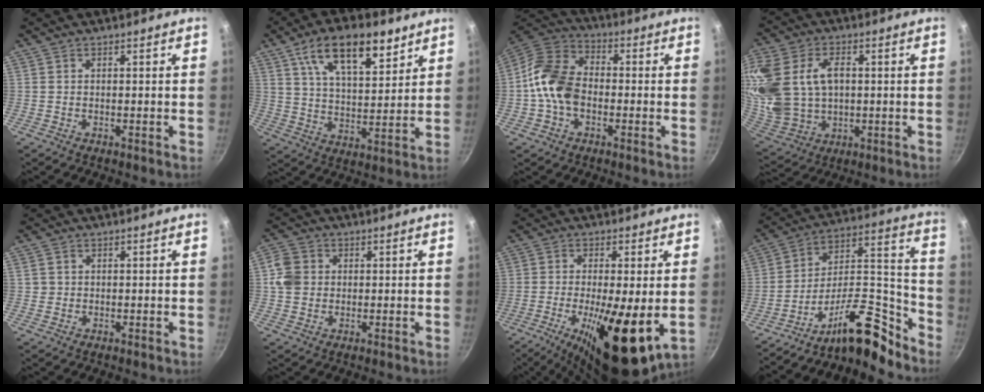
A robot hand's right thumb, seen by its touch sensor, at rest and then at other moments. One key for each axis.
{"total": 16.0, "fx": 9.1, "fy": 7.0, "fz": 11.1, "tx": -0.151, "ty": -0.036, "tz": 0.152}
{"total": 12.0, "fx": -2.0, "fy": 8.5, "fz": 8.2, "tx": -0.131, "ty": 0.034, "tz": -0.058}
{"total": 21.5, "fx": 4.0, "fy": 15.3, "fz": 14.5, "tx": -0.328, "ty": -0.001, "tz": 0.088}
{"total": 1.0, "fx": 0.0, "fy": 1.0, "fz": 0.0, "tx": 0.006, "ty": 0.003, "tz": 0.000}
{"total": 5.4, "fx": 0.3, "fy": 4.8, "fz": 2.5, "tx": -0.031, "ty": 0.007, "tz": -0.005}
{"total": 16.8, "fx": -3.5, "fy": 4.9, "fz": 15.6, "tx": -0.252, "ty": -0.013, "tz": -0.048}
{"total": 14.3, "fx": -11.0, "fy": 4.5, "fz": 7.9, "tx": -0.095, "ty": 0.124, "tz": -0.187}